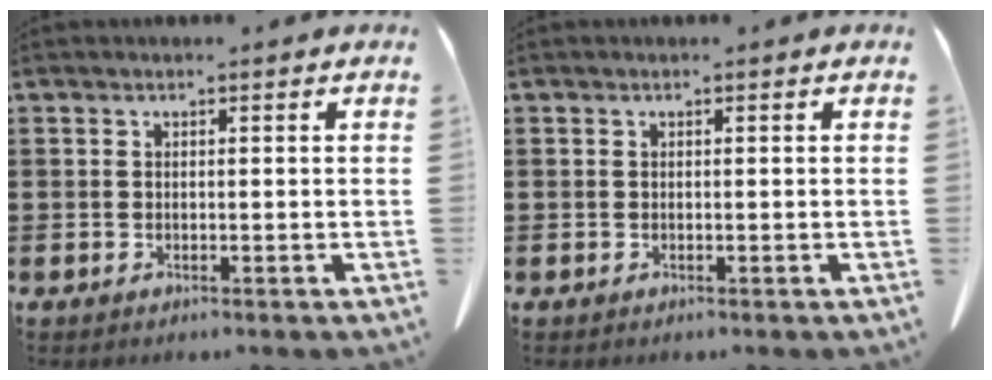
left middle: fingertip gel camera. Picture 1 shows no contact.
{"total": 0.0}